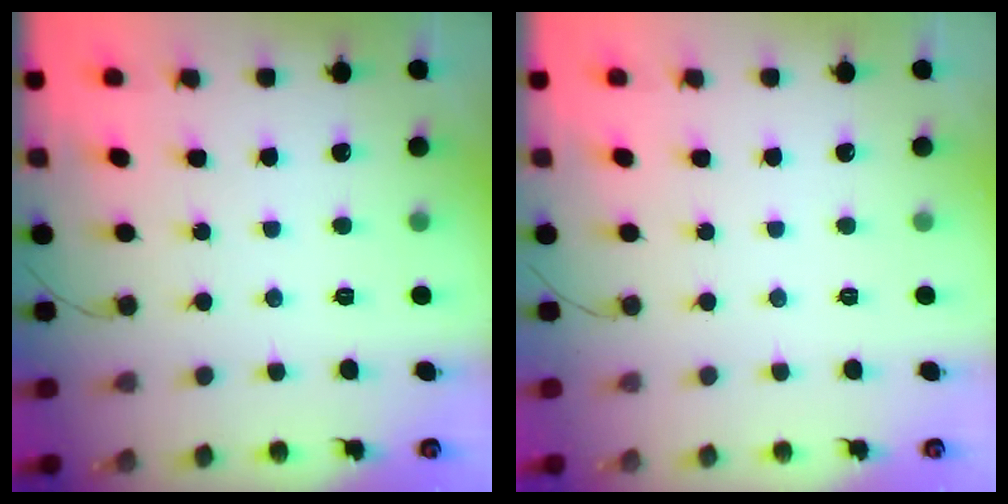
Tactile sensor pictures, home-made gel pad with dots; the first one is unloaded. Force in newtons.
{"total": 0.0}